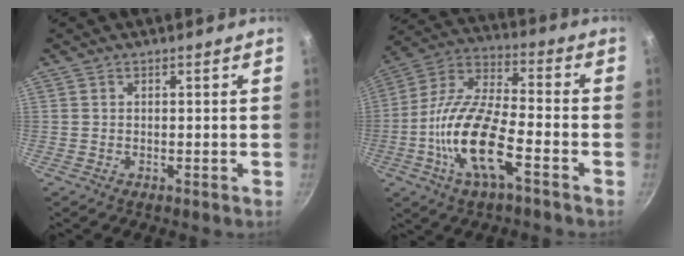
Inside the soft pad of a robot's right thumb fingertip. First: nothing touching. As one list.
[{"total": 16.9, "force": [-6.1, 6.1, 14.5], "torque": [-0.279, 0.034, -0.132]}]